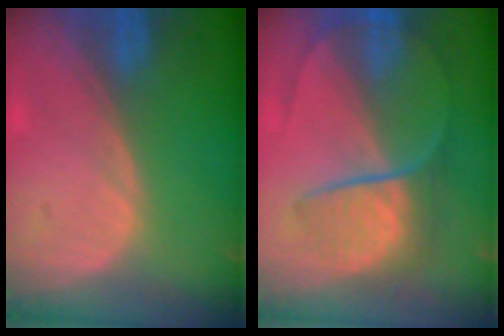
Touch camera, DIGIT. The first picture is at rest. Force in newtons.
{"total": 7.6, "press": 7.0, "slide": 2.9}